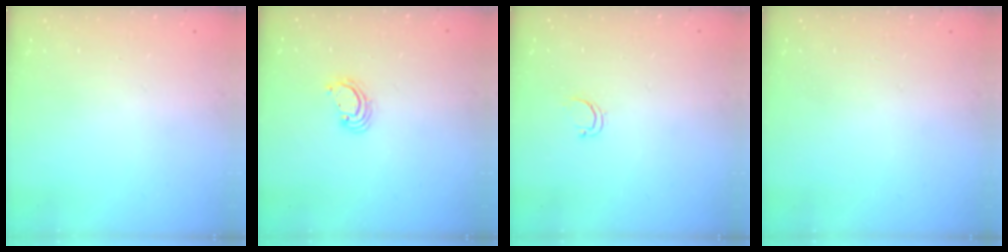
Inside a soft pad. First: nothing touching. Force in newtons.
{"total": 2.8, "press": 2.8, "slide": 0.2}
{"total": 3.5, "press": 3.4, "slide": 0.8}
{"total": 0.0}